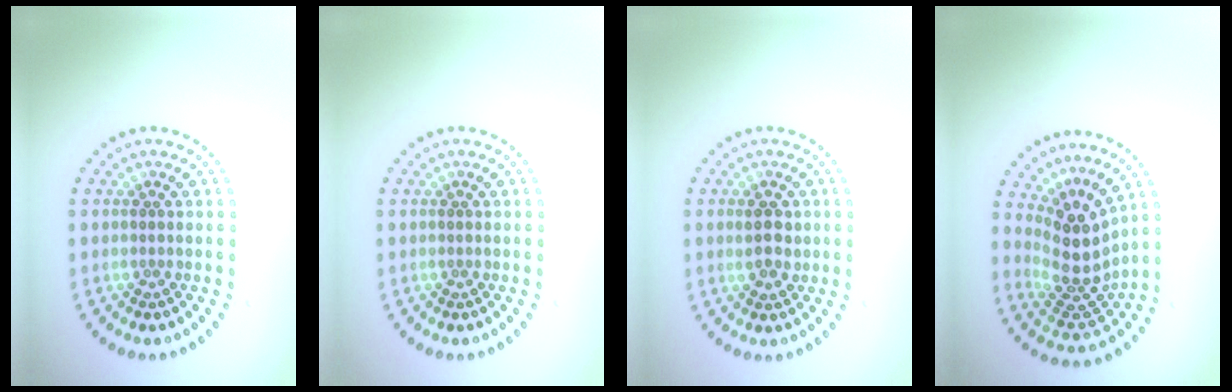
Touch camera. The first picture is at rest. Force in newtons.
{"total": 0.0}
{"total": 2.4, "press": 2.4, "slide": 0.4}
{"total": 4.6, "press": 3.4, "slide": 3.0}